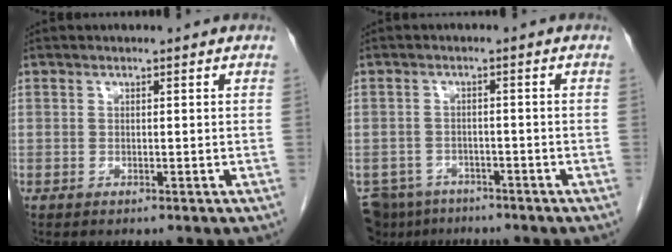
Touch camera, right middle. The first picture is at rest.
{"total": 5.9, "force": [-5.0, 3.1, 0.7], "torque": [-0.010, -0.005, -0.080]}